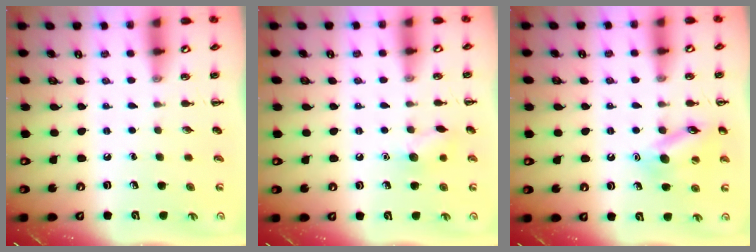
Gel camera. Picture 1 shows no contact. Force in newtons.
{"total": 7.1, "press": 7.0, "slide": 1.2}
{"total": 12.6, "press": 12.5, "slide": 1.8}